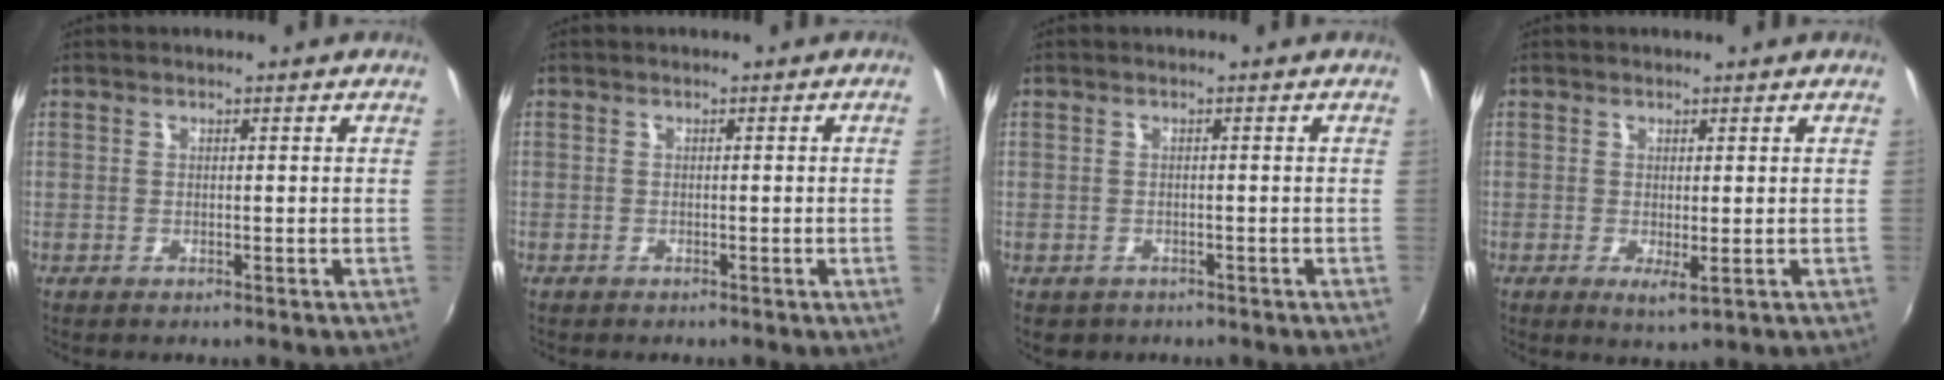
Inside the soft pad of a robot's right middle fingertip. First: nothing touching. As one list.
[{"total": 1.0, "force": [-0.1, -0.6, 0.8], "torque": [-0.004, -0.008, -0.002]}, {"total": 2.5, "force": [-1.3, 2.0, 0.9], "torque": [-0.022, -0.008, -0.017]}, {"total": 2.3, "force": [-0.2, 0.5, 2.3], "torque": [-0.042, -0.011, -0.003]}]